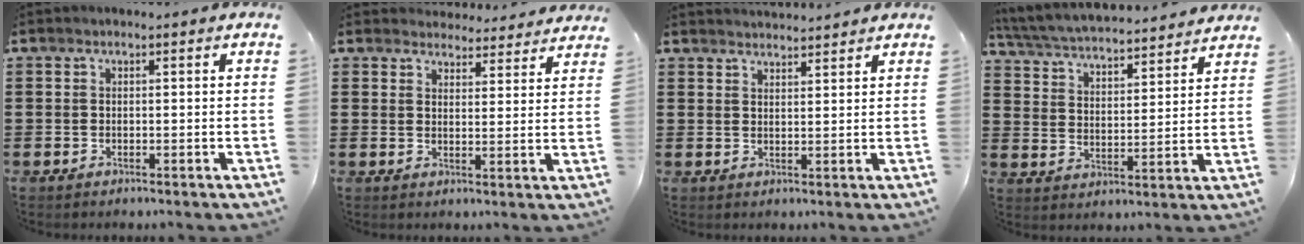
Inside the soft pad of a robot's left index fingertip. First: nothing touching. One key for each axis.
{"total": 3.9, "fx": 3.9, "fy": 0.5, "fz": 0.2, "tx": -0.010, "ty": -0.021, "tz": 0.070}
{"total": 2.4, "fx": 2.4, "fy": -0.2, "fz": -0.1, "tx": -0.004, "ty": -0.007, "tz": 0.046}
{"total": 4.9, "fx": 4.8, "fy": 0.0, "fz": 0.9, "tx": -0.043, "ty": -0.033, "tz": 0.079}